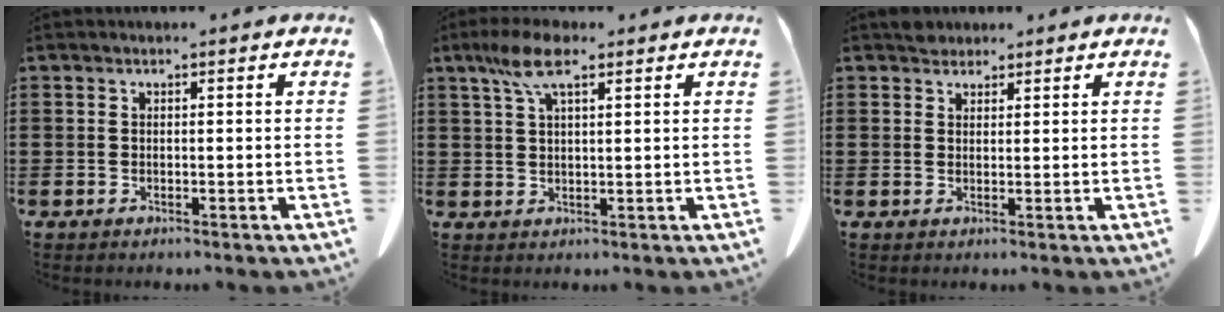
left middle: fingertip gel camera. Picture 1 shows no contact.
{"total": 6.4, "force": [3.3, 1.8, 5.1], "torque": [-0.115, 0.004, 0.058]}
{"total": 2.1, "force": [1.9, 0.9, 0.2], "torque": [-0.002, -0.002, 0.037]}